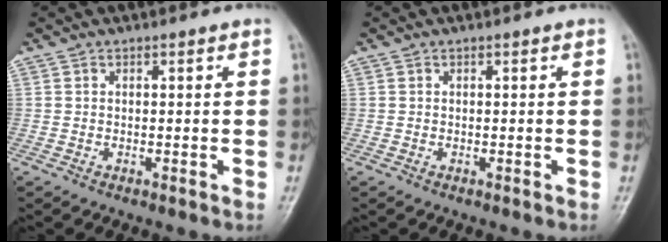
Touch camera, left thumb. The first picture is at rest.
{"total": 0.0}